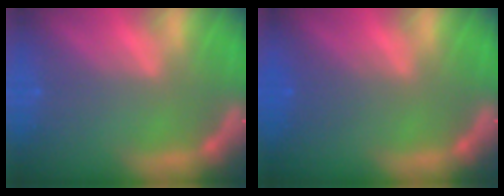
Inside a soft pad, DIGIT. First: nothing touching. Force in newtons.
{"total": 2.0}